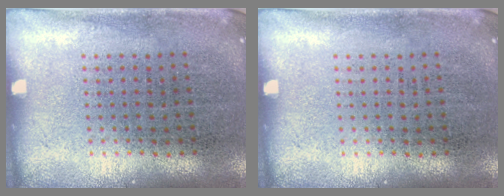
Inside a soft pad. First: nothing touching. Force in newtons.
{"total": 0.0}